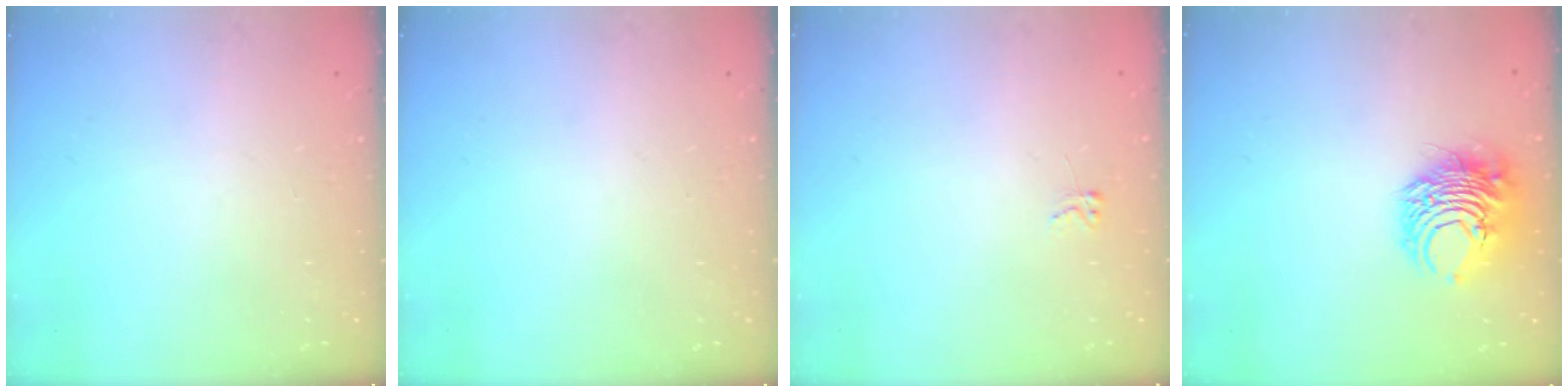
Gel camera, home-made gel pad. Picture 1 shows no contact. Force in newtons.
{"total": 0.0}
{"total": 2.6, "press": 2.6, "slide": 0.4}
{"total": 10.7, "press": 10.6, "slide": 1.6}